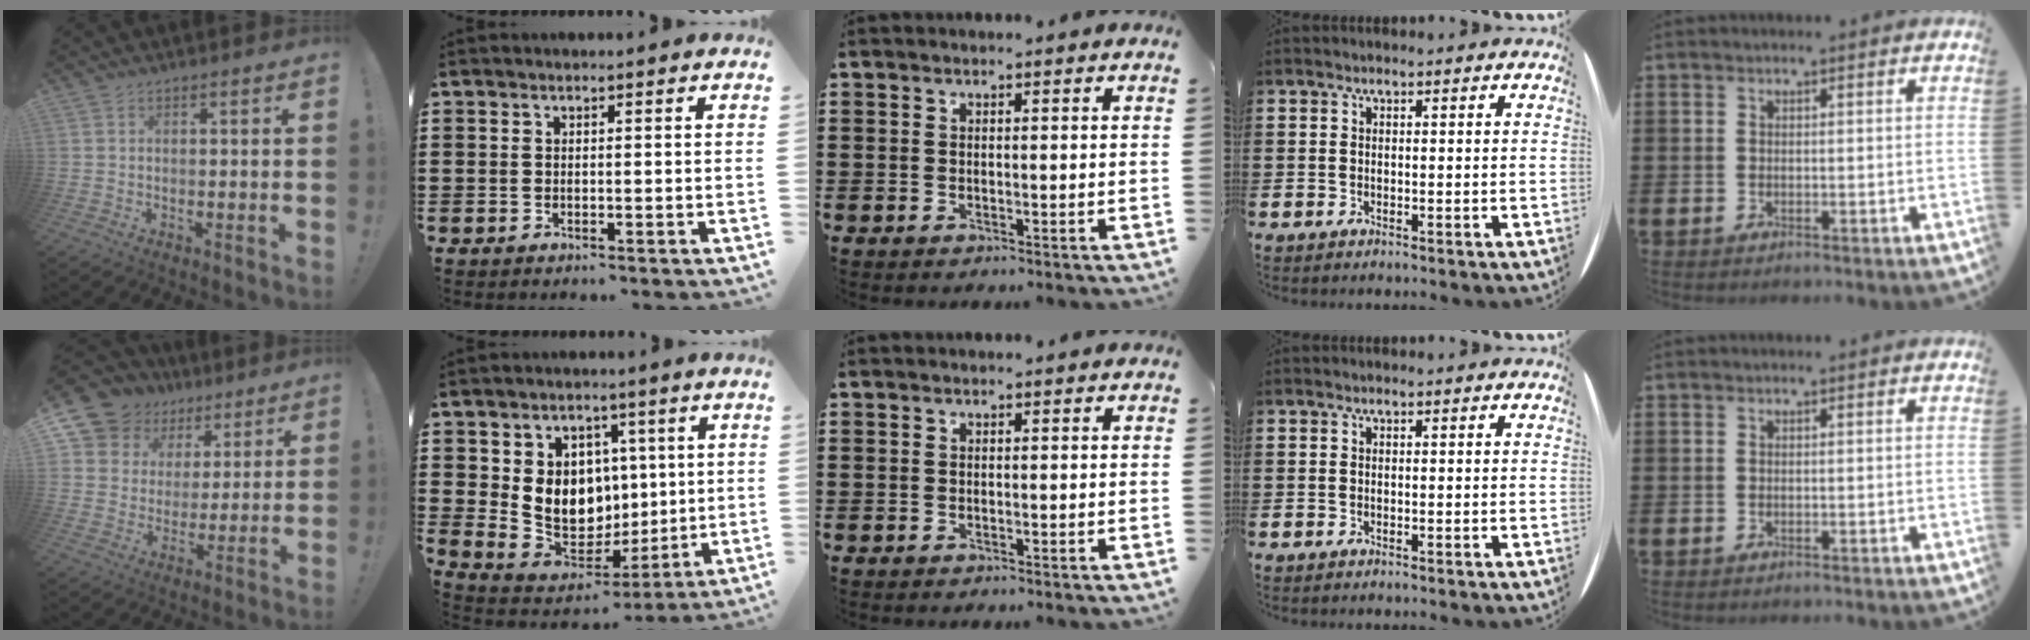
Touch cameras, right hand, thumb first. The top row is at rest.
{"thumb": {"total": 11.7, "force": [7.2, 8.7, 2.9], "torque": [-0.050, -0.055, 0.147]}, "index": {"total": 9.6, "force": [1.7, 8.6, 4.0], "torque": [-0.101, -0.011, 0.038]}}